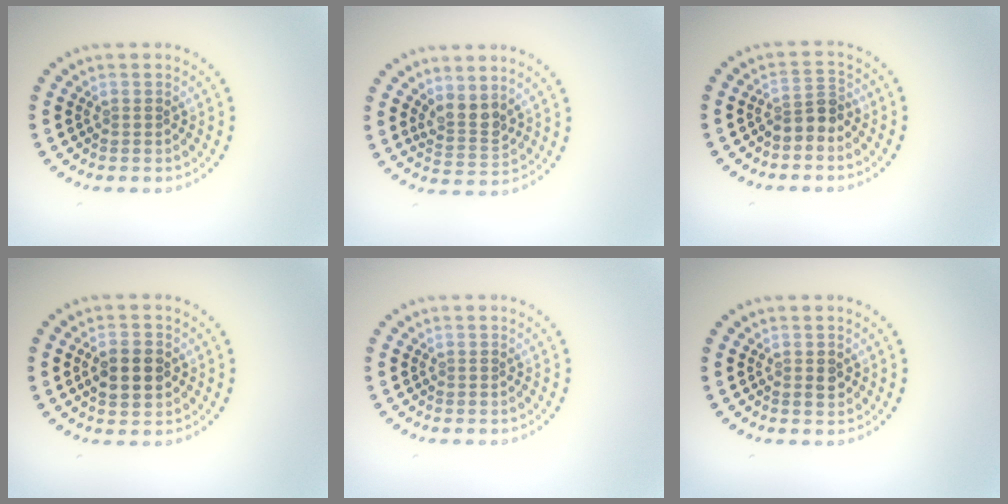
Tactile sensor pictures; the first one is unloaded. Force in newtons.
{"total": 2.4, "press": 2.0, "slide": 1.4}
{"total": 2.3, "press": 1.9, "slide": 1.4}
{"total": 3.8, "press": 3.8, "slide": 0.1}
{"total": 0.0}
{"total": 1.2, "press": 1.2, "slide": 0.2}